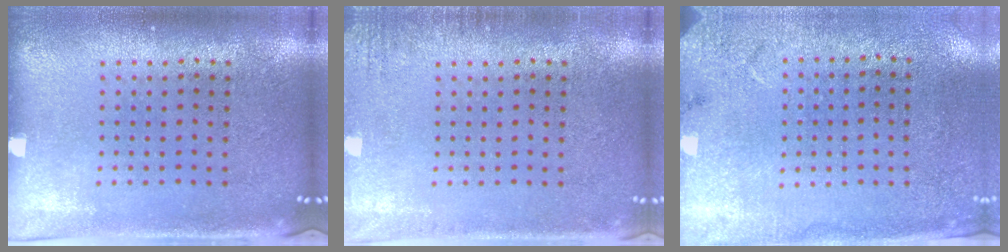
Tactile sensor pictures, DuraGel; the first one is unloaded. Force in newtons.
{"total": 1.5, "press": 1.5, "slide": 0.2}
{"total": 2.6, "press": 2.1, "slide": 1.6}